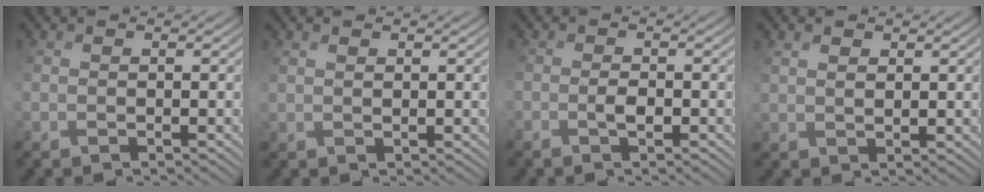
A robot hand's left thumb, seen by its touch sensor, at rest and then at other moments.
{"total": 1.8, "force": [1.8, 0.1, -0.2], "torque": [0.006, 0.007, 0.039]}
{"total": 1.6, "force": [-0.5, 0.3, 1.5], "torque": [-0.026, 0.009, -0.008]}
{"total": 2.5, "force": [2.4, 0.6, 0.3], "torque": [-0.008, 0.007, 0.052]}